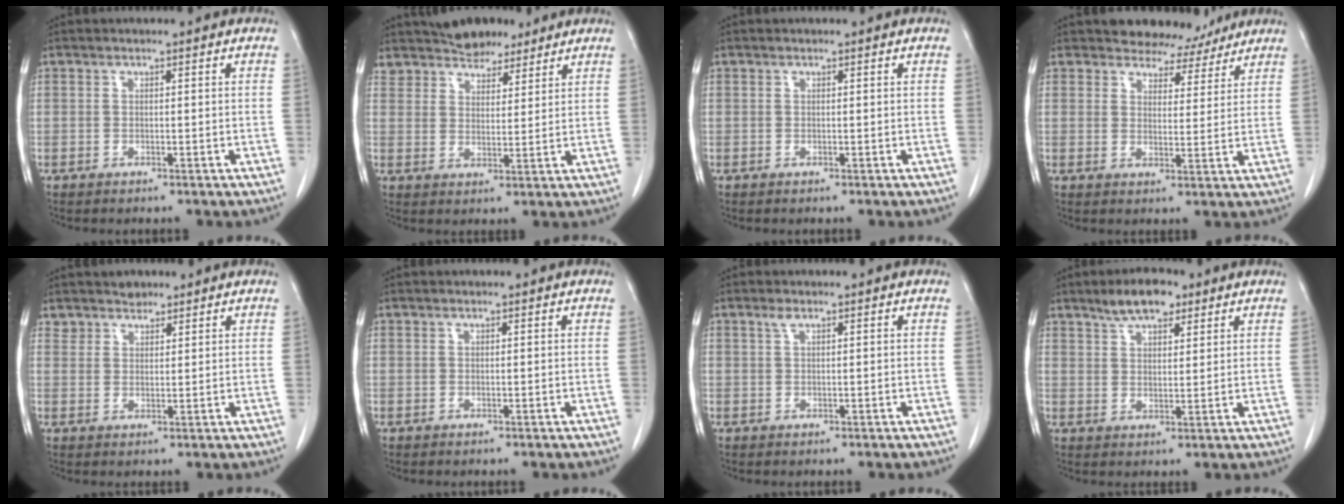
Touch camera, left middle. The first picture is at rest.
{"total": 6.7, "force": [5.9, 2.7, 1.7], "torque": [-0.030, 0.012, 0.106]}
{"total": 0.0}
{"total": 6.5, "force": [5.8, 2.8, 0.2], "torque": [0.008, -0.008, 0.072]}
{"total": 2.5, "force": [2.2, 1.3, 0.0], "torque": [0.001, 0.006, 0.036]}
{"total": 0.0}
{"total": 1.0, "force": [0.6, 0.2, 0.7], "torque": [-0.015, 0.005, 0.012]}
{"total": 6.6, "force": [4.7, 2.5, 4.0], "torque": [-0.067, 0.009, 0.081]}